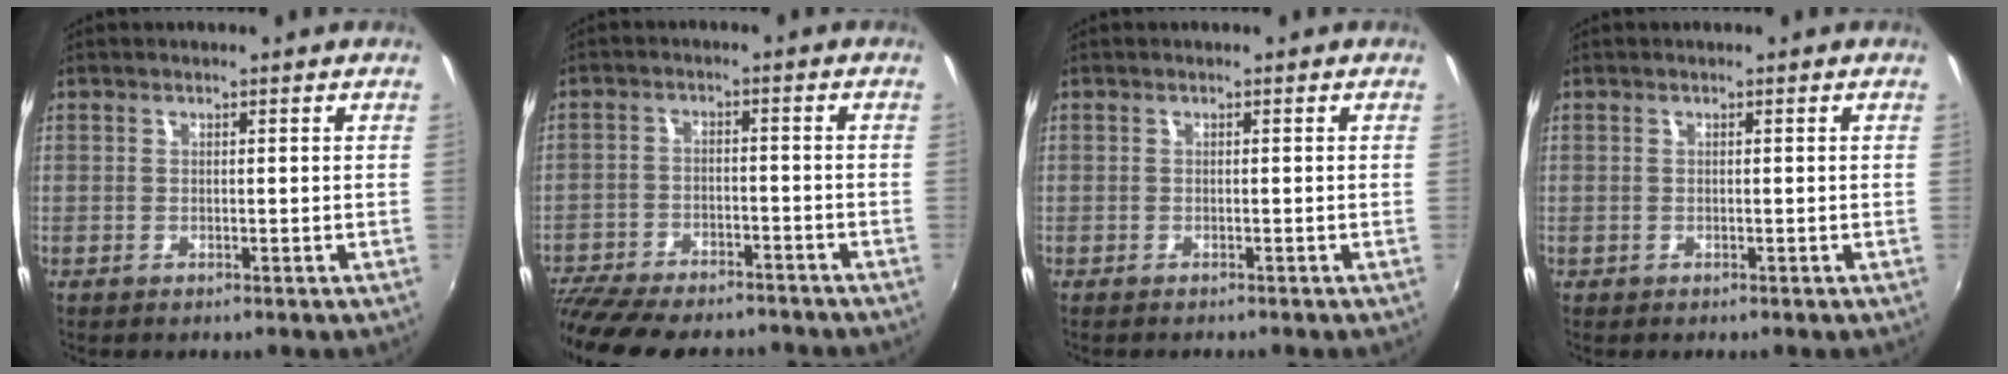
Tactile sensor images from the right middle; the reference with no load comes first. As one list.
[{"total": 18.0, "force": [-15.1, 5.8, 7.9], "torque": [-0.182, -0.031, -0.234]}, {"total": 0.6, "force": [-0.6, 0.0, 0.2], "torque": [-0.002, -0.004, -0.011]}, {"total": 0.0}]